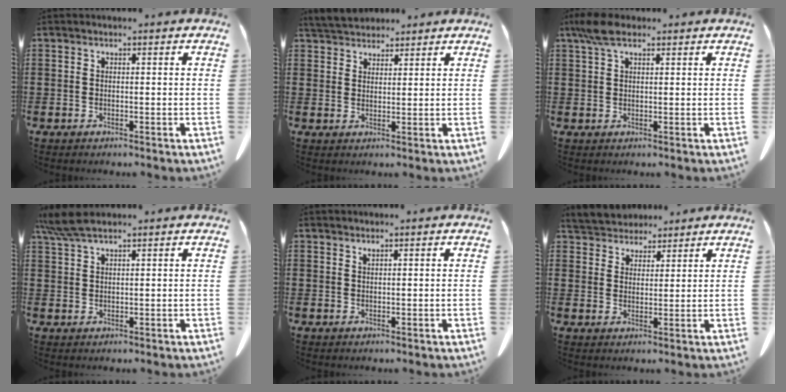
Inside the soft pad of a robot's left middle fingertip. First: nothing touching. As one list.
[{"total": 4.1, "force": [3.9, 1.0, 0.6], "torque": [-0.024, -0.006, 0.075]}, {"total": 4.3, "force": [2.3, 1.8, 3.2], "torque": [-0.076, 0.004, 0.041]}, {"total": 4.8, "force": [3.7, 0.8, 3.0], "torque": [-0.067, 0.000, 0.070]}, {"total": 0.7, "force": [0.6, 0.0, 0.3], "torque": [-0.008, -0.002, 0.013]}, {"total": 4.2, "force": [4.0, 1.4, -0.2], "torque": [-0.013, -0.012, 0.075]}]